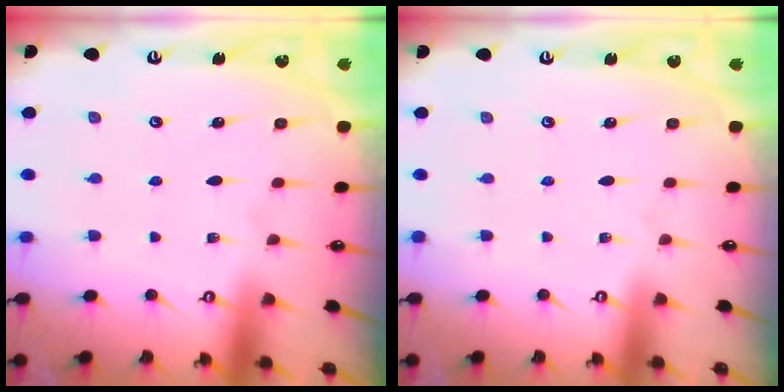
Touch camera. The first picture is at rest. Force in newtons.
{"total": 0.0}